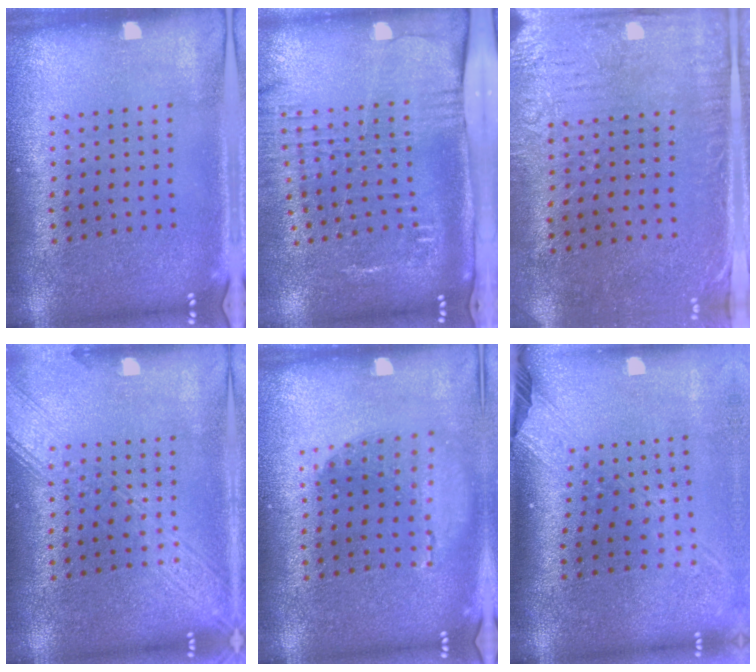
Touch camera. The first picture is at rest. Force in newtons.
{"total": 2.7, "press": 2.1, "slide": 1.7}
{"total": 3.2, "press": 2.5, "slide": 2.0}
{"total": 3.2, "press": 3.2, "slide": 0.5}
{"total": 1.1, "press": 1.1, "slide": 0.2}
{"total": 2.6, "press": 2.0, "slide": 1.7}